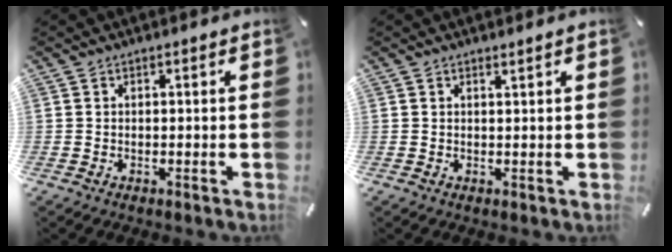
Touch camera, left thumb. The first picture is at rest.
{"total": 0.6, "force": [0.6, -0.1, 0.1], "torque": [-0.002, -0.003, 0.011]}